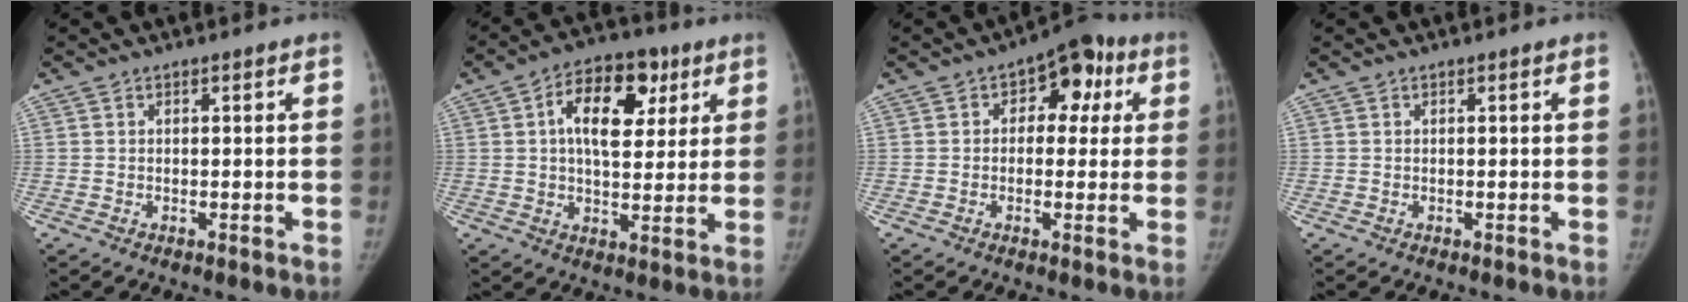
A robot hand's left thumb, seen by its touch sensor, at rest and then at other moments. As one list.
[{"total": 13.3, "force": [4.4, 7.9, 9.8], "torque": [-0.118, 0.002, 0.063]}, {"total": 9.0, "force": [2.5, 5.9, 6.3], "torque": [-0.025, 0.016, 0.022]}, {"total": 0.0}]